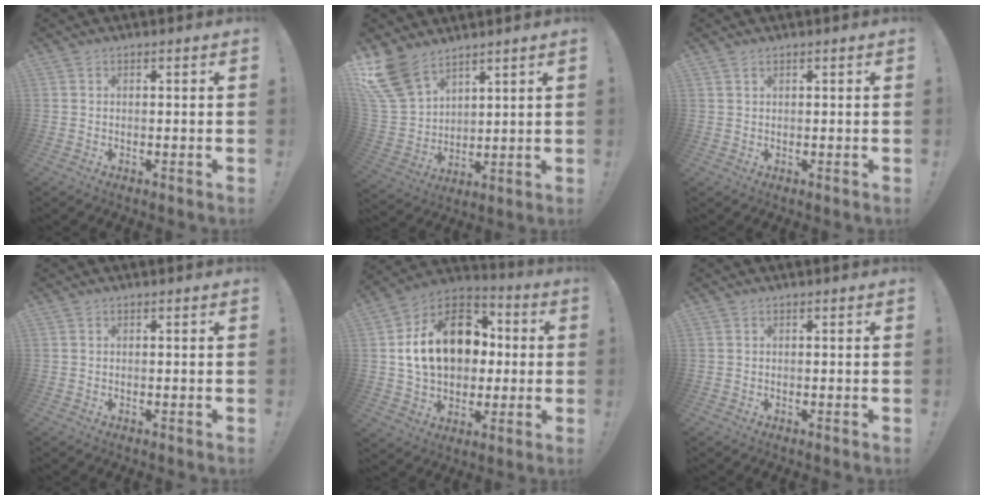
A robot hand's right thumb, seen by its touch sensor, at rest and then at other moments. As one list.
[{"total": 13.6, "force": [9.7, 7.6, 5.8], "torque": [-0.140, -0.062, 0.188]}, {"total": 0.7, "force": [-0.3, -0.5, -0.3], "torque": [0.003, 0.005, -0.006]}, {"total": 0.0}, {"total": 21.1, "force": [3.1, 15.2, 14.3], "torque": [-0.218, 0.011, 0.073]}, {"total": 0.0}]